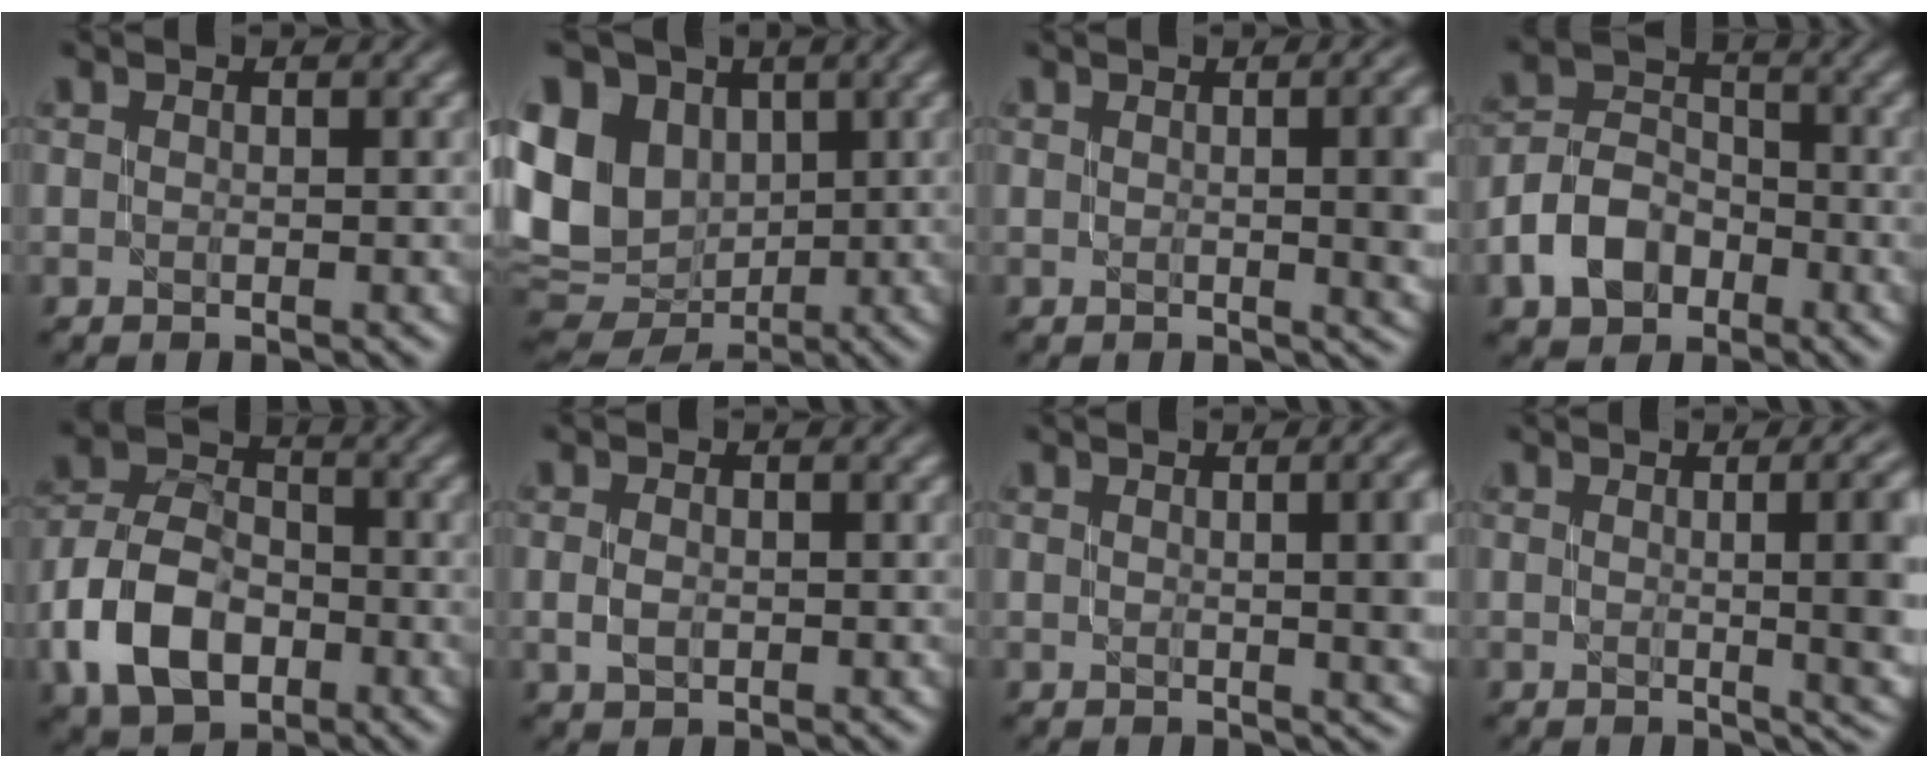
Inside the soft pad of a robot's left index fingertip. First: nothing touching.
{"total": 13.5, "force": [1.6, 10.8, 7.9], "torque": [-0.190, 0.013, 0.037]}
{"total": 5.4, "force": [0.3, 1.8, 5.1], "torque": [-0.044, 0.003, 0.010]}
{"total": 5.4, "force": [-2.7, 3.8, 2.6], "torque": [-0.050, 0.006, -0.059]}
{"total": 8.4, "force": [-3.5, 5.6, 5.2], "torque": [-0.104, 0.005, -0.078]}
{"total": 1.2, "force": [-0.2, 0.8, 0.9], "torque": [-0.022, 0.001, -0.003]}
{"total": 6.1, "force": [1.0, 2.3, 5.6], "torque": [-0.033, 0.011, 0.017]}
{"total": 10.5, "force": [0.9, 4.6, 9.4], "torque": [-0.053, 0.013, 0.011]}